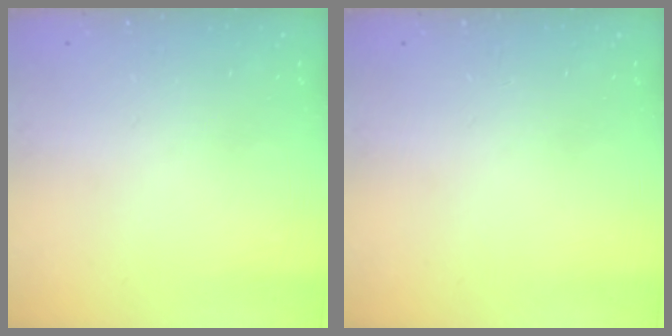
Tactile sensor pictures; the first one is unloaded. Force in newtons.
{"total": 0.0}